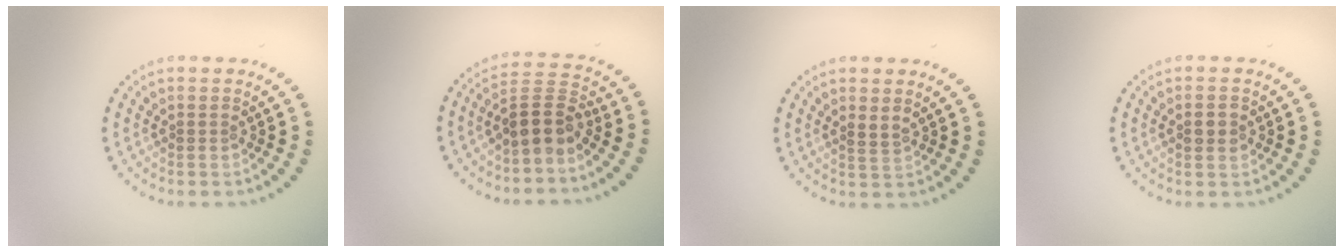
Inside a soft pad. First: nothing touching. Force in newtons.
{"total": 3.8, "press": 3.4, "slide": 1.7}
{"total": 1.0, "press": 0.8, "slide": 0.6}
{"total": 1.9, "press": 1.9, "slide": 0.1}